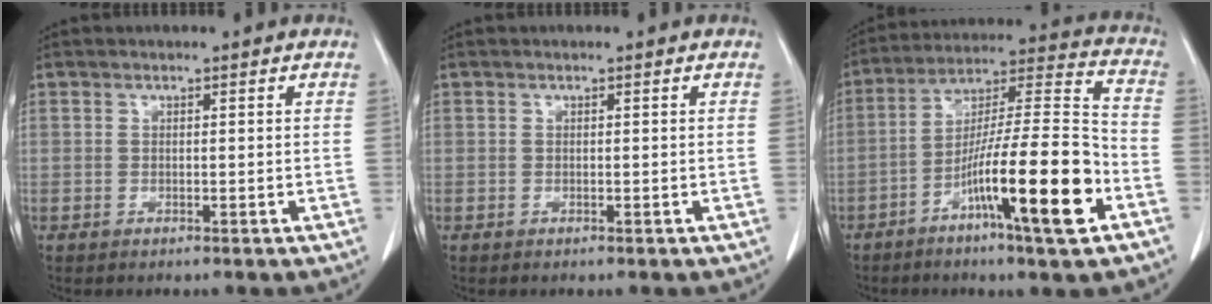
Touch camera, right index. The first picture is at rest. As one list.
[{"total": 0.0}, {"total": 17.9, "force": [-7.7, 0.8, 16.1], "torque": [-0.280, -0.005, -0.131]}]